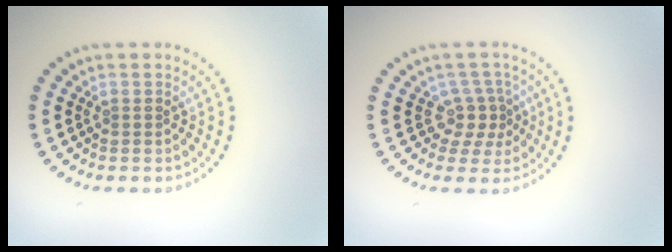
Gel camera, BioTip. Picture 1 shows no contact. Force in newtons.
{"total": 2.6, "press": 1.8, "slide": 1.9}